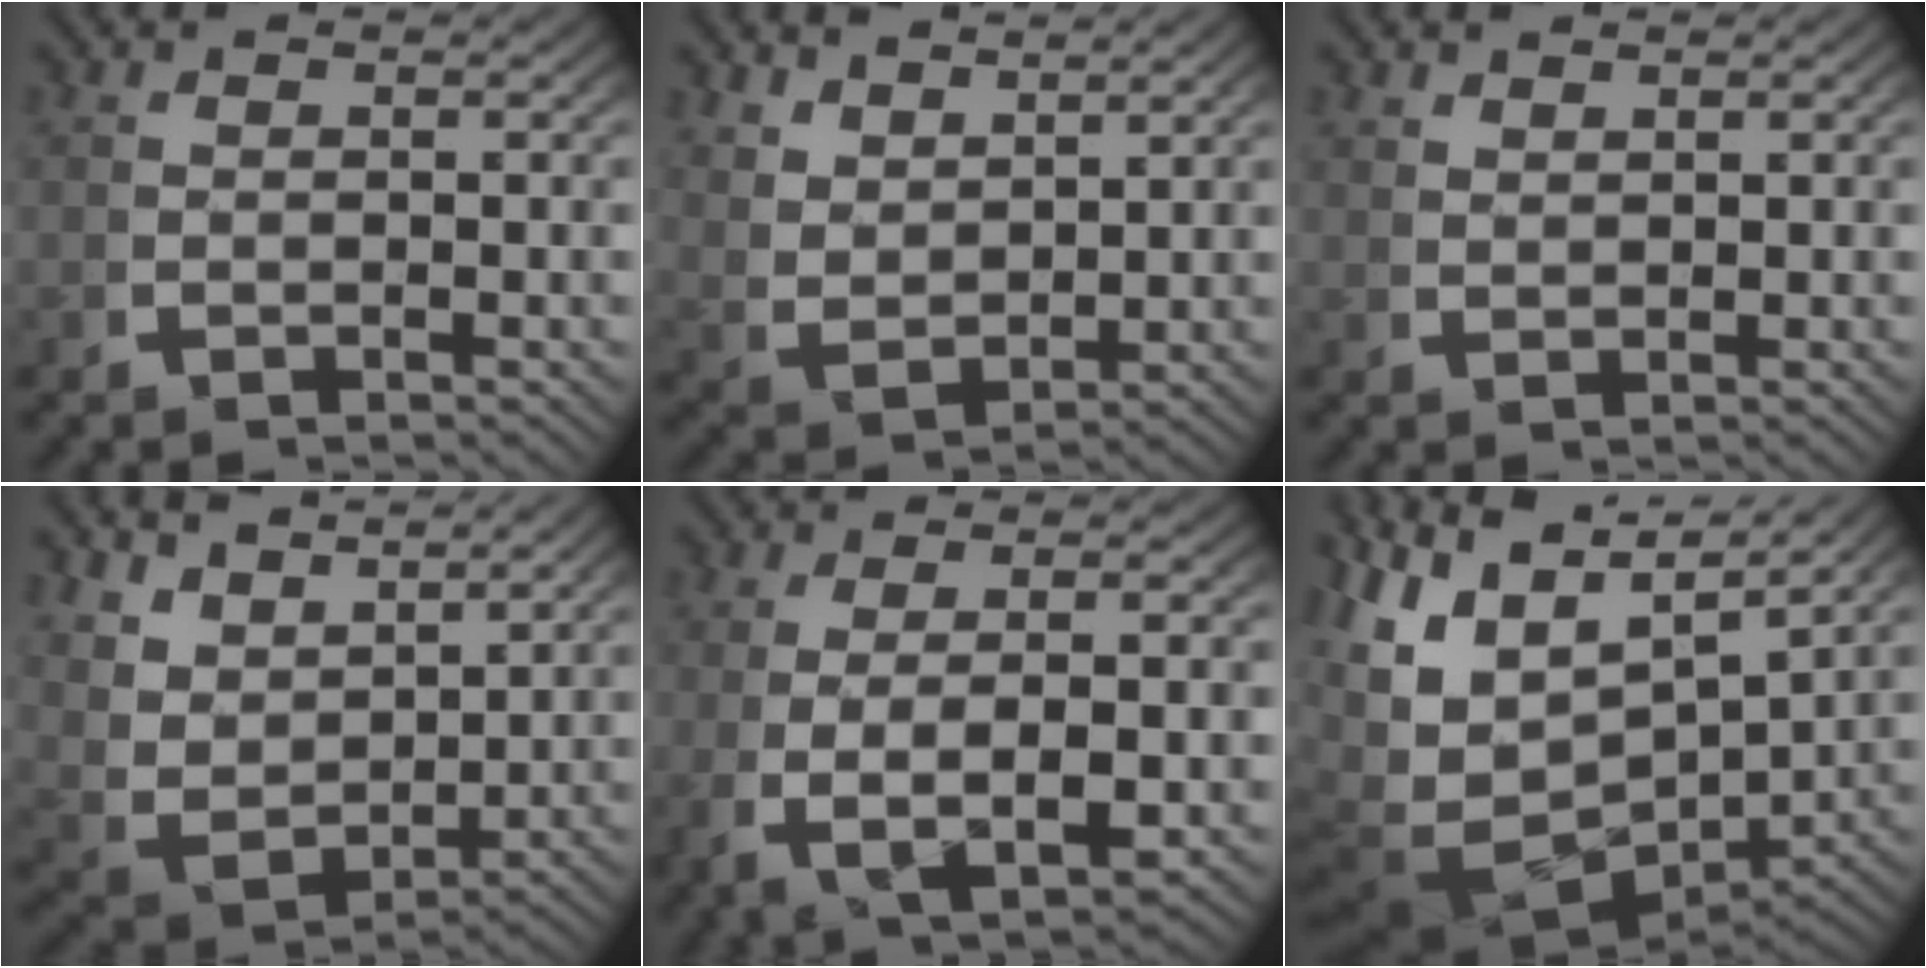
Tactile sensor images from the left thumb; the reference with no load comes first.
{"total": 4.0, "force": [1.5, 2.7, 2.6], "torque": [-0.062, -0.019, 0.043]}
{"total": 1.3, "force": [1.2, -0.2, 0.0], "torque": [0.011, 0.007, 0.029]}
{"total": 7.3, "force": [1.6, 5.1, 4.9], "torque": [-0.125, -0.026, 0.036]}
{"total": 7.4, "force": [-1.5, 3.7, 6.2], "torque": [-0.142, -0.026, -0.002]}
{"total": 13.8, "force": [0.3, 9.5, 10.0], "torque": [-0.222, -0.052, 0.024]}